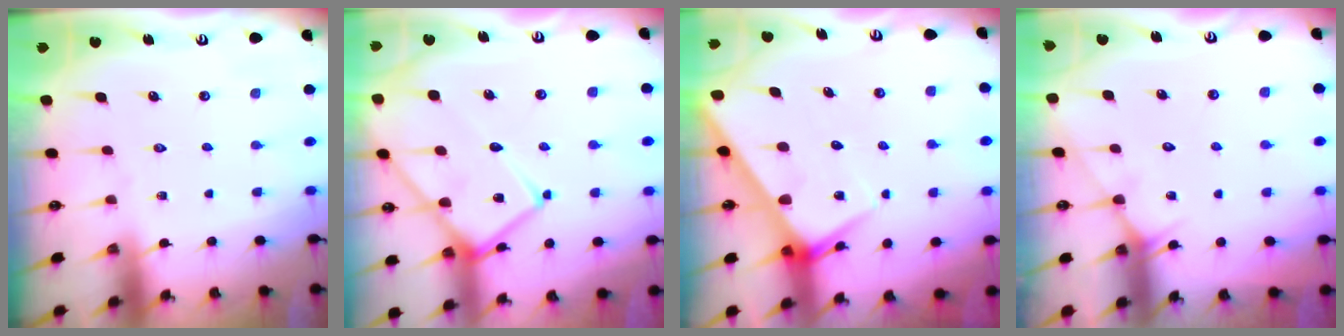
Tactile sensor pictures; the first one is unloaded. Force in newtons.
{"total": 15.1, "press": 15.0, "slide": 1.6}
{"total": 6.8, "press": 6.8, "slide": 0.4}
{"total": 4.8, "press": 4.8, "slide": 0.5}